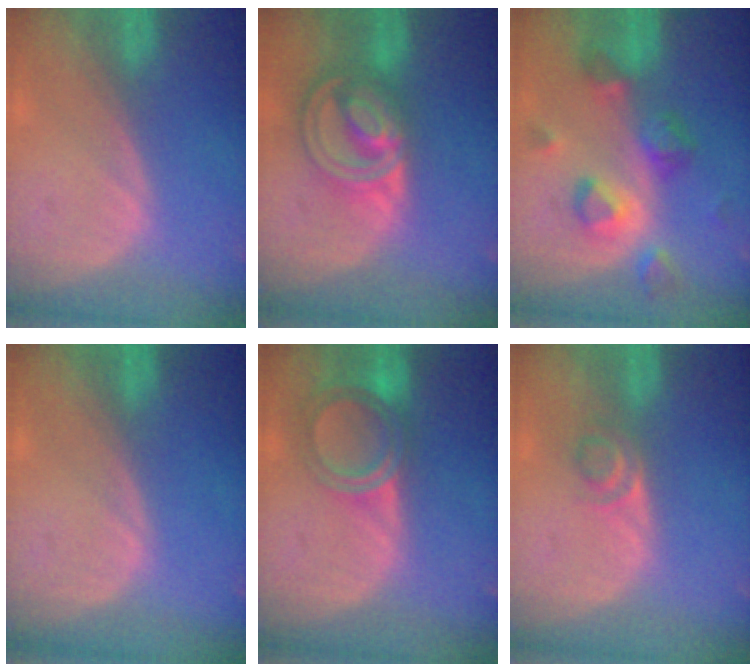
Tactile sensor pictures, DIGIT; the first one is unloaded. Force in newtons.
{"total": 8.7, "press": 7.4, "slide": 4.6}
{"total": 7.7, "press": 7.5, "slide": 1.8}
{"total": 0.0}
{"total": 6.0, "press": 5.4, "slide": 2.6}
{"total": 2.5, "press": 2.4, "slide": 0.8}